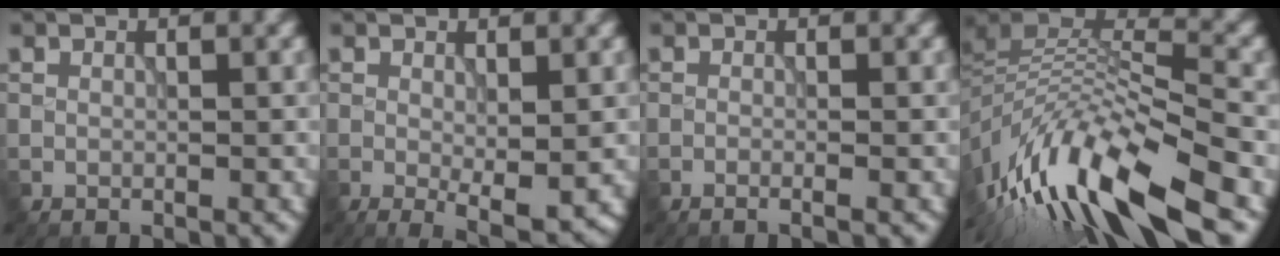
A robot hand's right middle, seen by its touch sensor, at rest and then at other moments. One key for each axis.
{"total": 3.2, "fx": -0.4, "fy": 0.8, "fz": 3.1, "tx": -0.047, "ty": -0.013, "tz": -0.003}
{"total": 1.1, "fx": -0.5, "fy": 0.3, "fz": 1.0, "tx": -0.009, "ty": -0.004, "tz": -0.017}
{"total": 13.6, "fx": -7.4, "fy": 4.4, "fz": 10.6, "tx": -0.216, "ty": 0.015, "tz": -0.137}